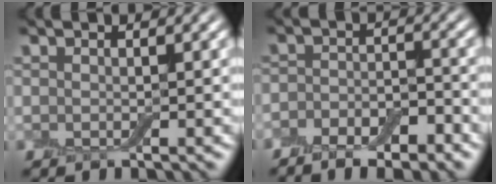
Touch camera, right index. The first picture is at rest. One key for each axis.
{"total": 5.9, "fx": -4.0, "fy": 2.9, "fz": 3.3, "tx": -0.017, "ty": 0.000, "tz": -0.065}